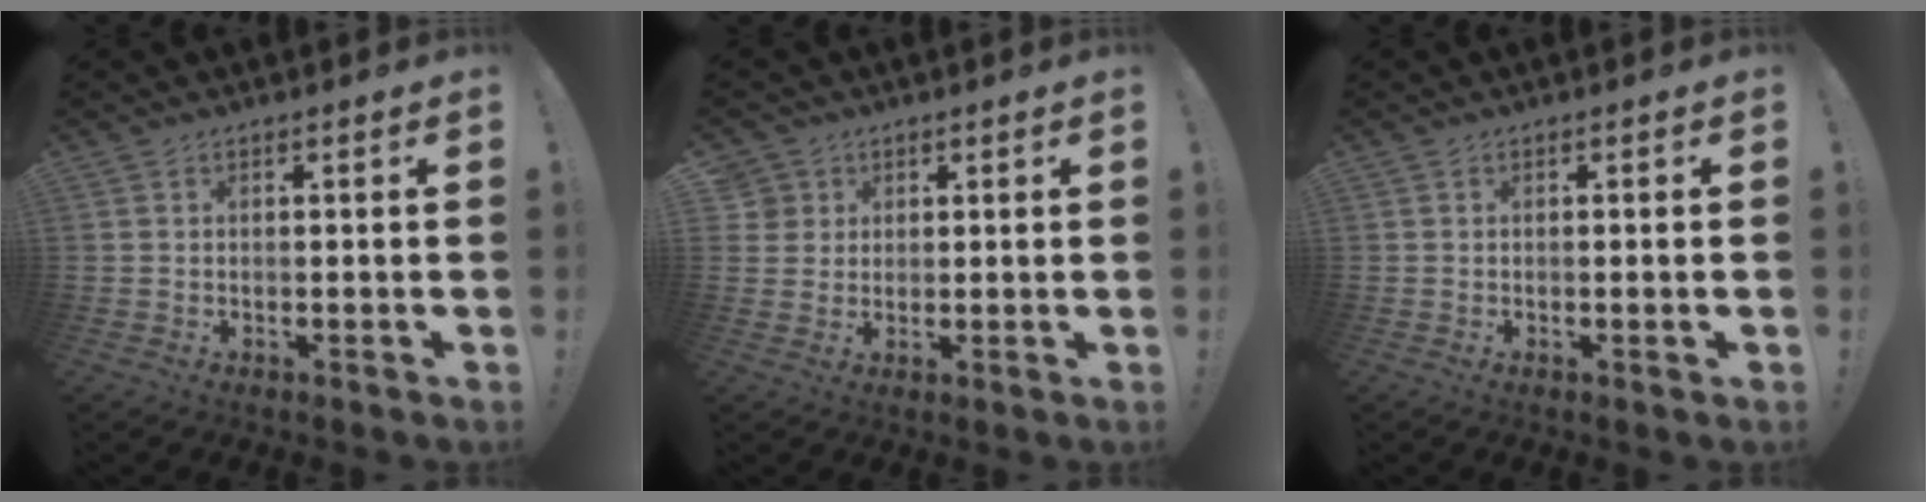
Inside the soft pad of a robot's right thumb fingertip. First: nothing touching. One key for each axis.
{"total": 4.3, "fx": 1.8, "fy": 3.9, "fz": 0.4, "tx": -0.010, "ty": -0.006, "tz": 0.035}
{"total": 1.3, "fx": -0.1, "fy": -0.4, "fz": 1.3, "tx": -0.024, "ty": -0.002, "tz": -0.001}